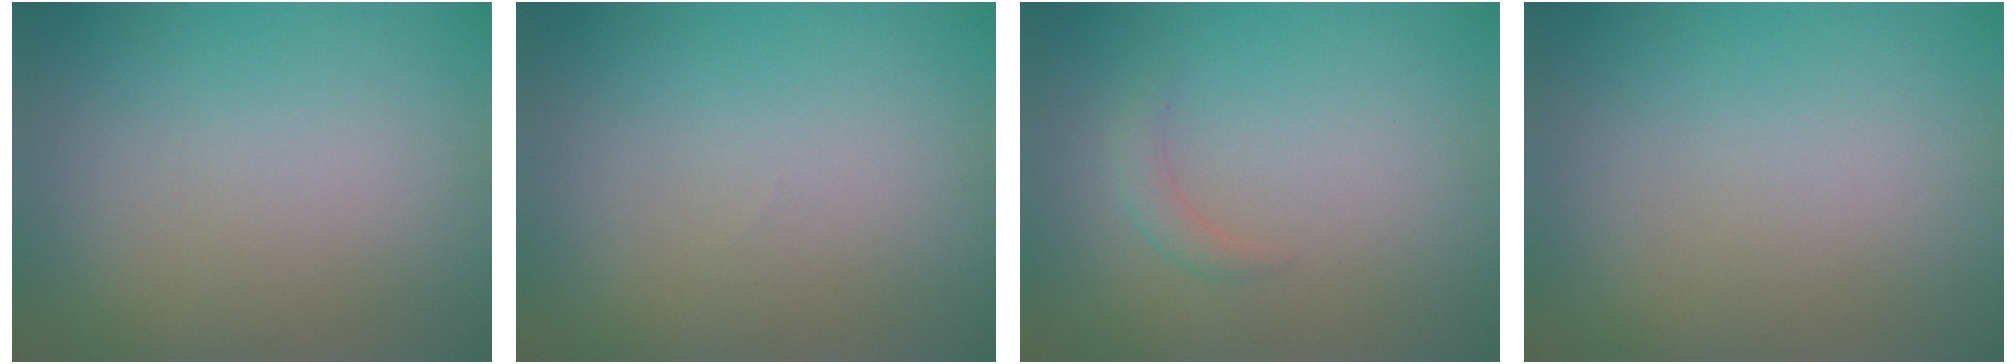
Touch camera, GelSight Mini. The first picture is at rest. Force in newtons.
{"total": 0.0}
{"total": 1.2, "press": 1.2, "slide": 0.1}
{"total": 0.0}